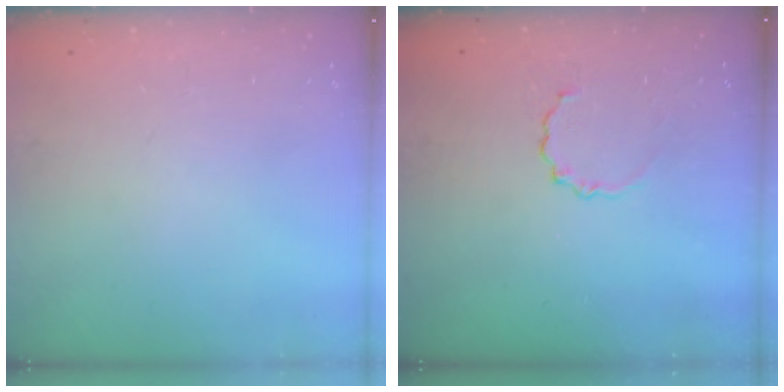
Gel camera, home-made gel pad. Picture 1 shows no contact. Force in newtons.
{"total": 3.1, "press": 2.9, "slide": 1.1}